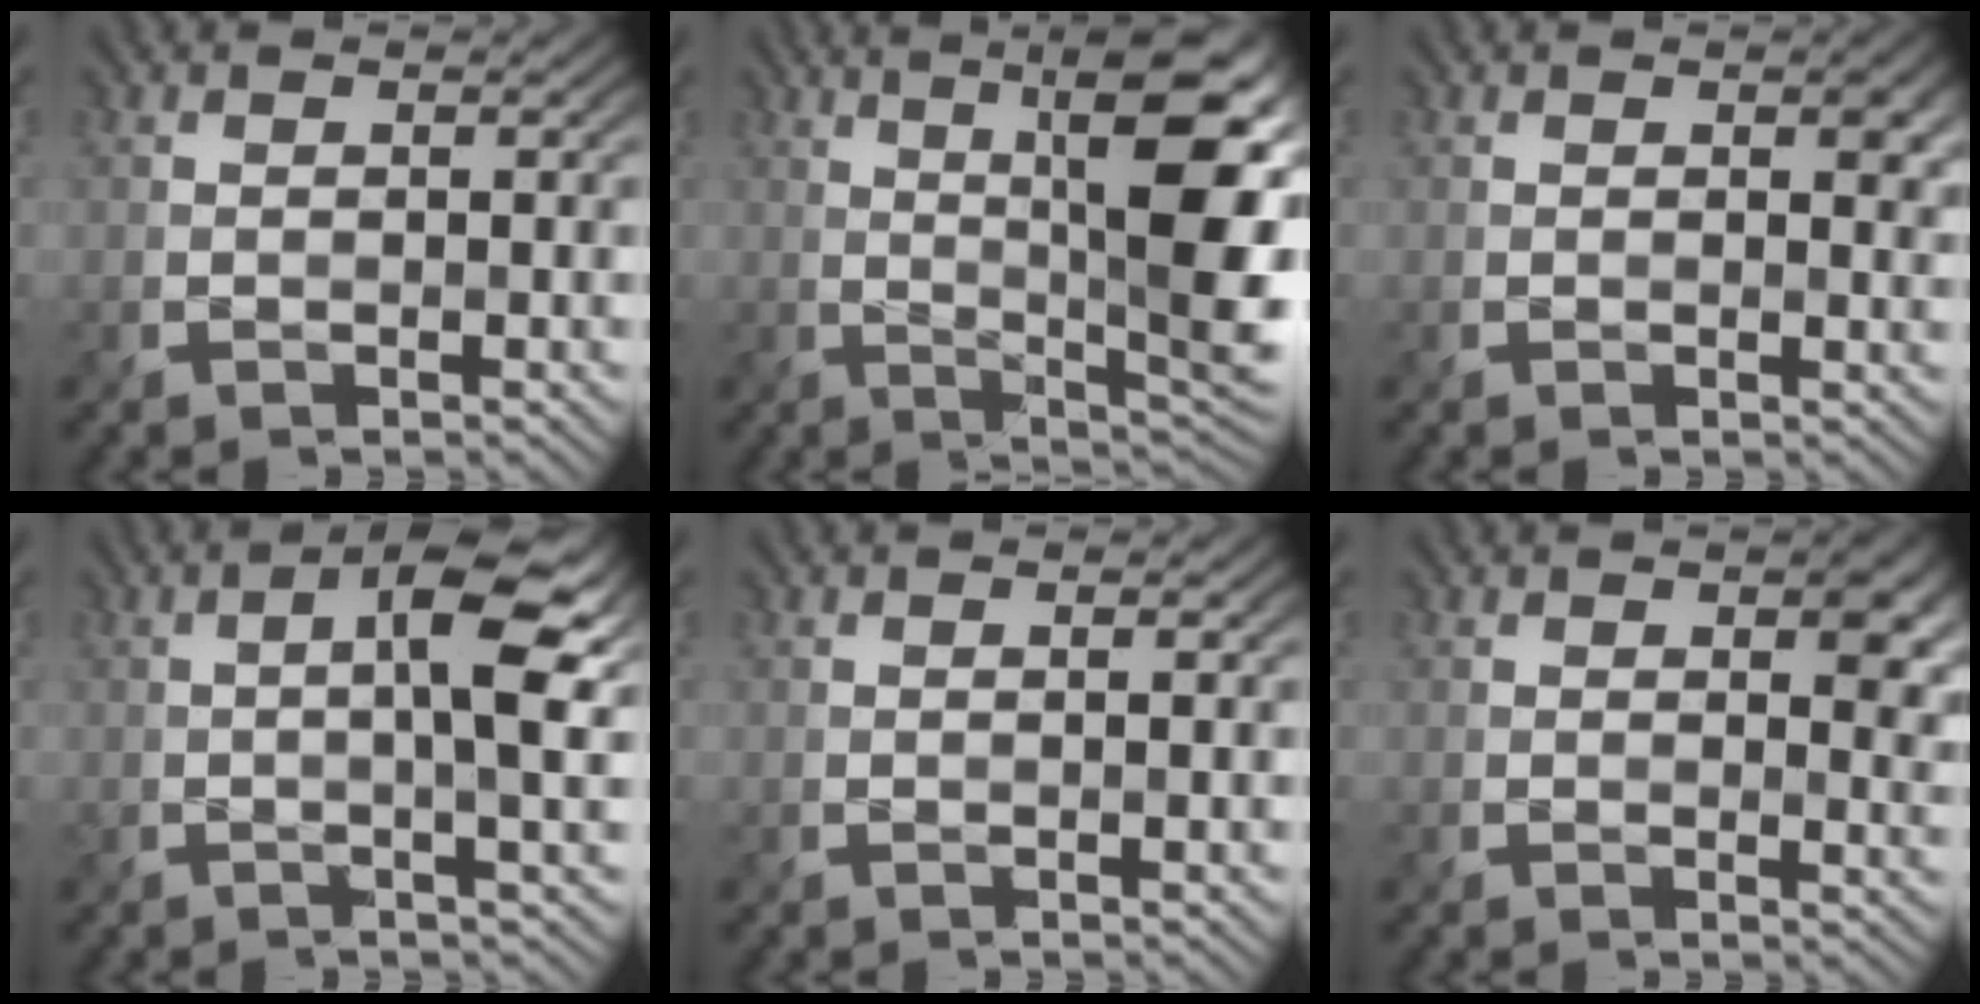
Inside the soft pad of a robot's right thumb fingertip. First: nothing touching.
{"total": 14.7, "force": [4.0, 3.5, 13.7], "torque": [-0.180, 0.014, 0.064]}
{"total": 2.8, "force": [0.9, 1.5, 2.2], "torque": [-0.030, -0.005, 0.017]}
{"total": 7.6, "force": [0.6, 1.9, 7.4], "torque": [-0.110, 0.011, 0.004]}
{"total": 0.6, "force": [0.0, -0.1, 0.6], "torque": [-0.010, 0.001, -0.002]}
{"total": 5.3, "force": [1.8, 2.6, 4.2], "torque": [-0.054, -0.004, 0.032]}